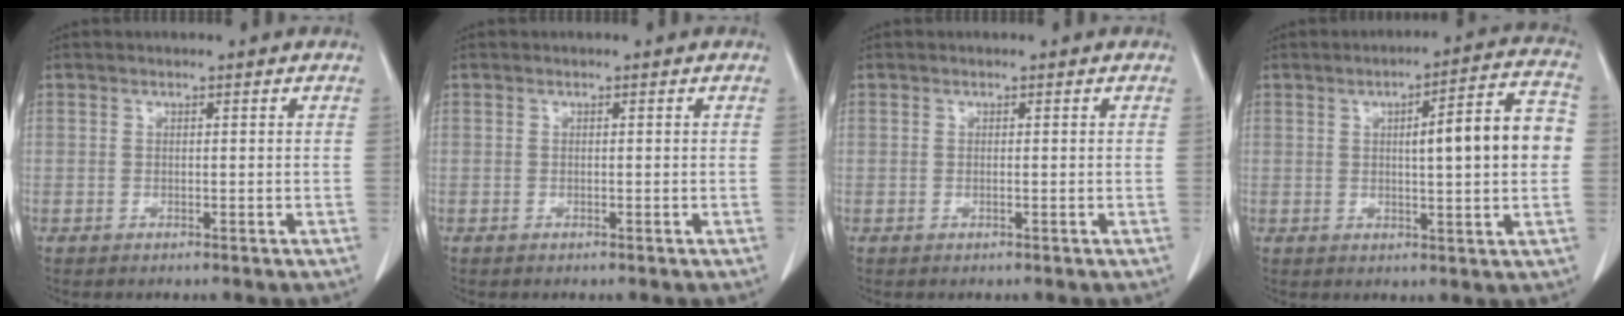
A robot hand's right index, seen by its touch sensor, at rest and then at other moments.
{"total": 0.0}
{"total": 0.0}
{"total": 11.1, "force": [0.8, 1.5, 10.9], "torque": [-0.144, 0.027, 0.010]}